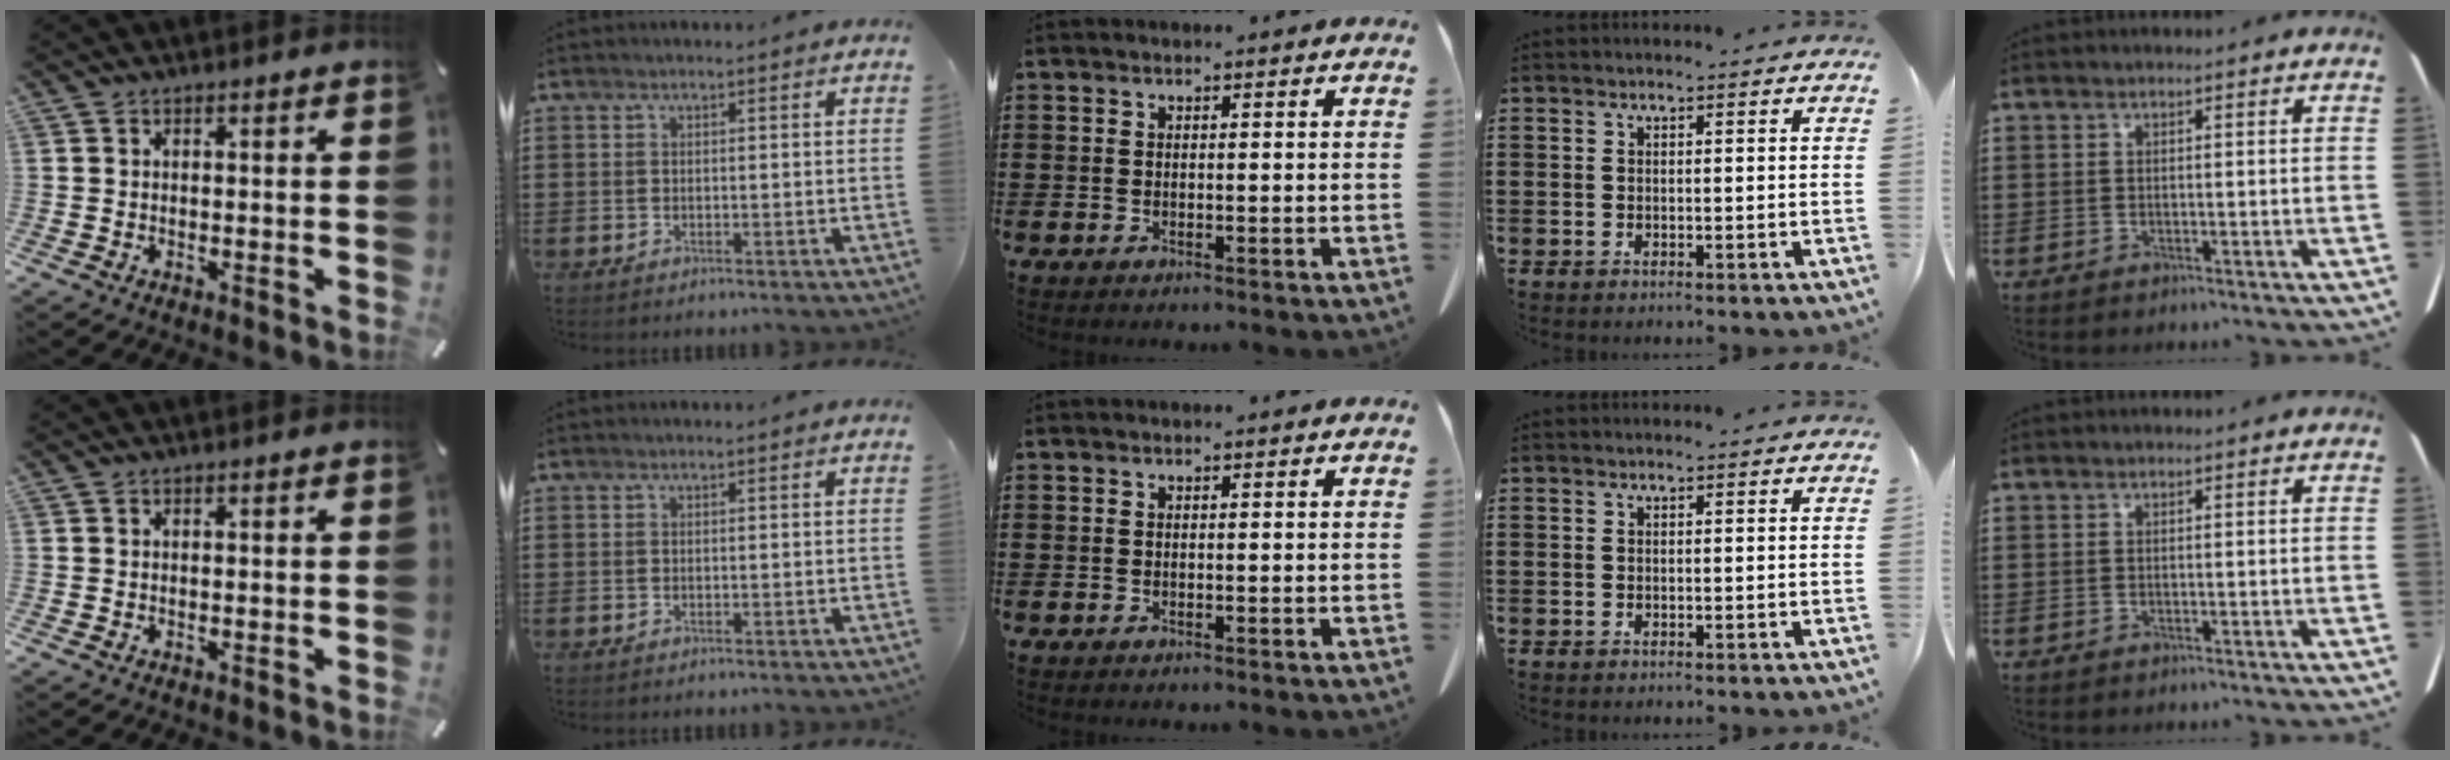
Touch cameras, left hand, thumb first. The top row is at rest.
{}